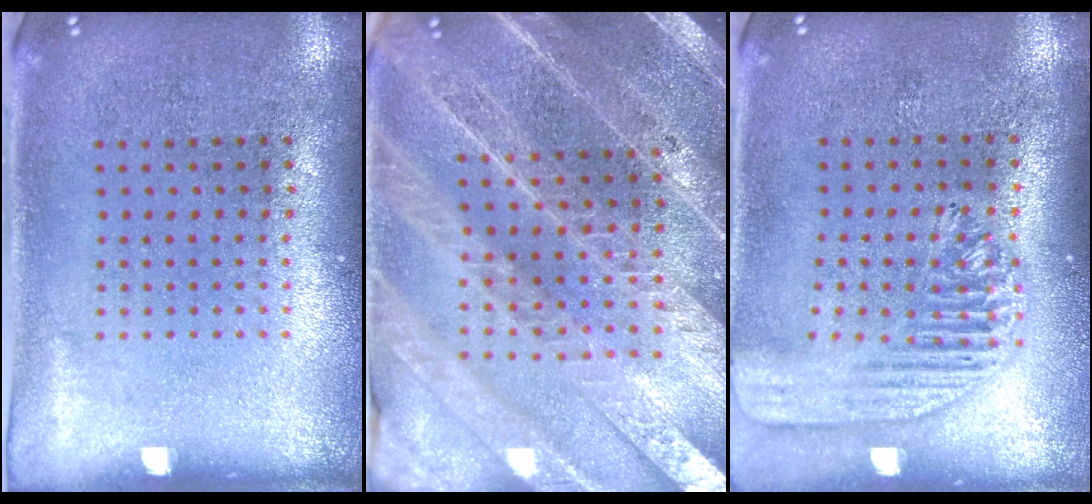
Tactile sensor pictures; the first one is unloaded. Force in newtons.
{"total": 4.4, "press": 4.0, "slide": 2.0}
{"total": 1.6, "press": 1.4, "slide": 0.6}